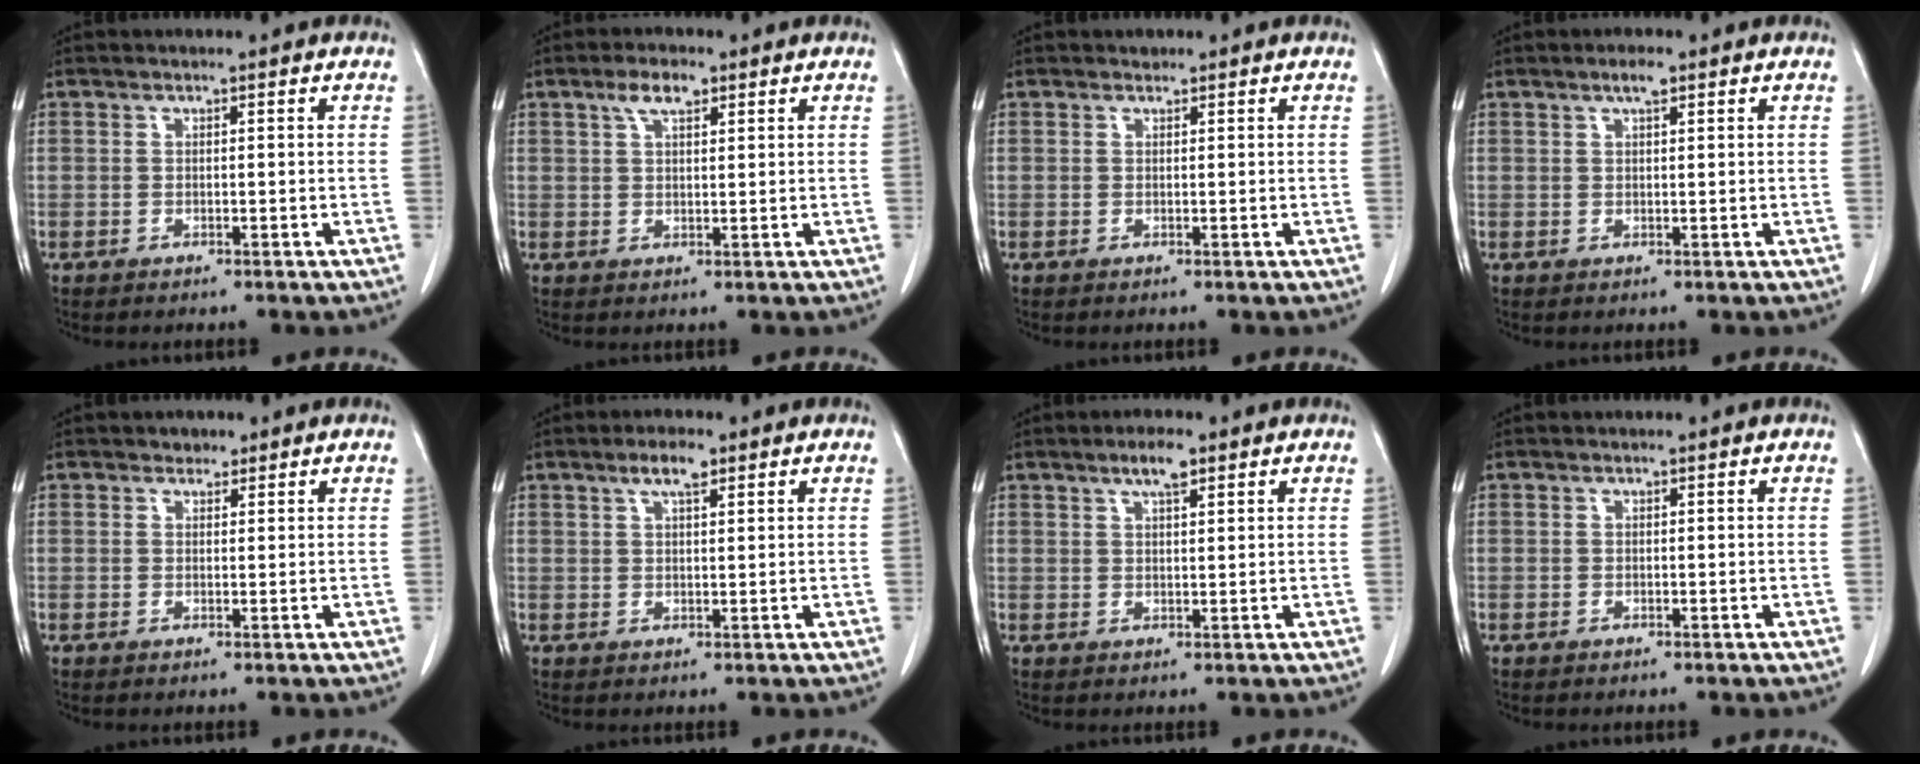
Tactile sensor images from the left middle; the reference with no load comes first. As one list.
[{"total": 3.6, "force": [2.2, 1.3, 2.6], "torque": [-0.054, 0.009, 0.042]}, {"total": 0.5, "force": [0.5, 0.2, 0.0], "torque": [-0.007, -0.001, 0.007]}, {"total": 1.9, "force": [1.2, 0.4, 1.4], "torque": [-0.029, 0.004, 0.022]}, {"total": 1.3, "force": [1.0, 0.8, 0.2], "torque": [-0.002, -0.002, 0.012]}, {"total": 3.3, "force": [2.1, 0.8, 2.4], "torque": [-0.049, 0.006, 0.037]}, {"total": 3.3, "force": [2.2, 0.7, 2.4], "torque": [-0.047, 0.003, 0.038]}, {"total": 0.0}]